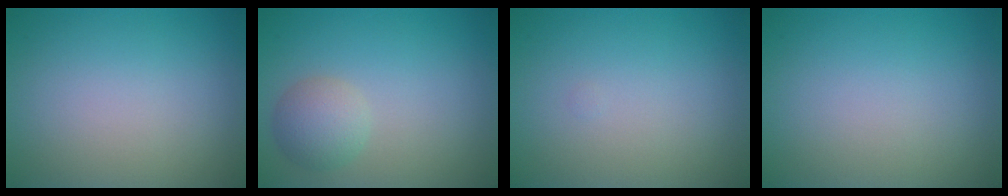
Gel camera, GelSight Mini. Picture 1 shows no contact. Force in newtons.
{"total": 2.7, "press": 2.7, "slide": 0.1}
{"total": 0.0}
{"total": 0.0}